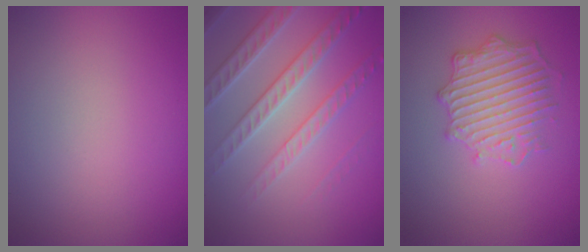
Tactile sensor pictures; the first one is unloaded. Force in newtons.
{"total": 4.5, "press": 4.4, "slide": 1.1}
{"total": 3.9, "press": 3.8, "slide": 0.9}